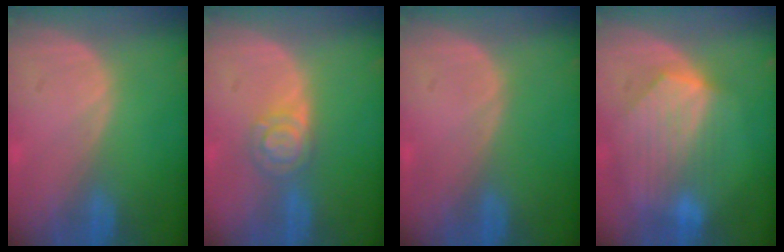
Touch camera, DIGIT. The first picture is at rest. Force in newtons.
{"total": 4.4, "press": 4.4, "slide": 0.0}
{"total": 0.0}
{"total": 8.6, "press": 7.8, "slide": 3.5}